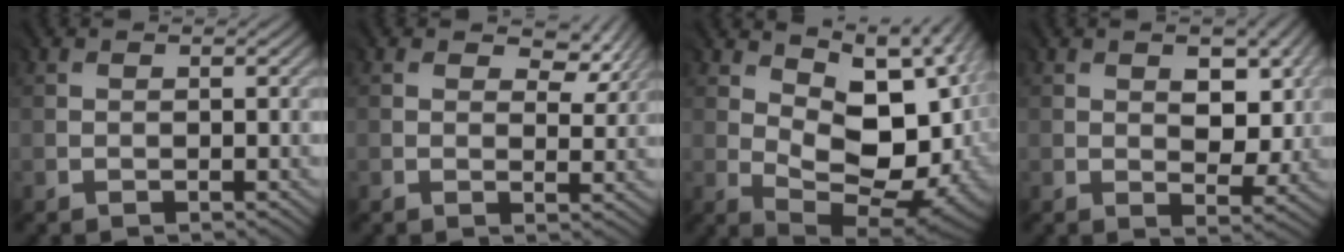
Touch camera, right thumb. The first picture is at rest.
{"total": 5.3, "force": [2.7, 2.9, 3.5], "torque": [-0.053, -0.006, 0.043]}
{"total": 15.8, "force": [3.0, 9.1, 12.6], "torque": [-0.176, 0.000, 0.087]}
{"total": 5.9, "force": [1.4, 3.5, 4.6], "torque": [-0.070, -0.009, 0.026]}